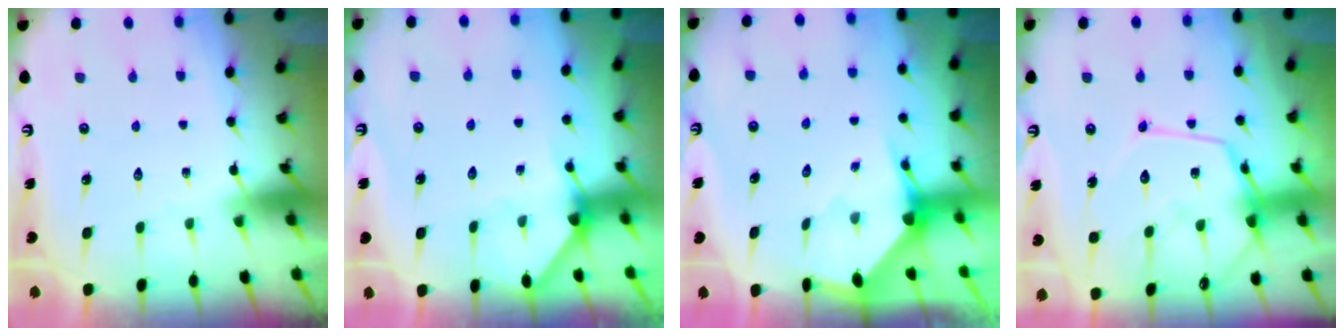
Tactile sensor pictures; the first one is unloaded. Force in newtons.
{"total": 4.4, "press": 4.3, "slide": 0.5}
{"total": 3.2, "press": 3.2, "slide": 0.3}
{"total": 15.2, "press": 15.2, "slide": 0.9}